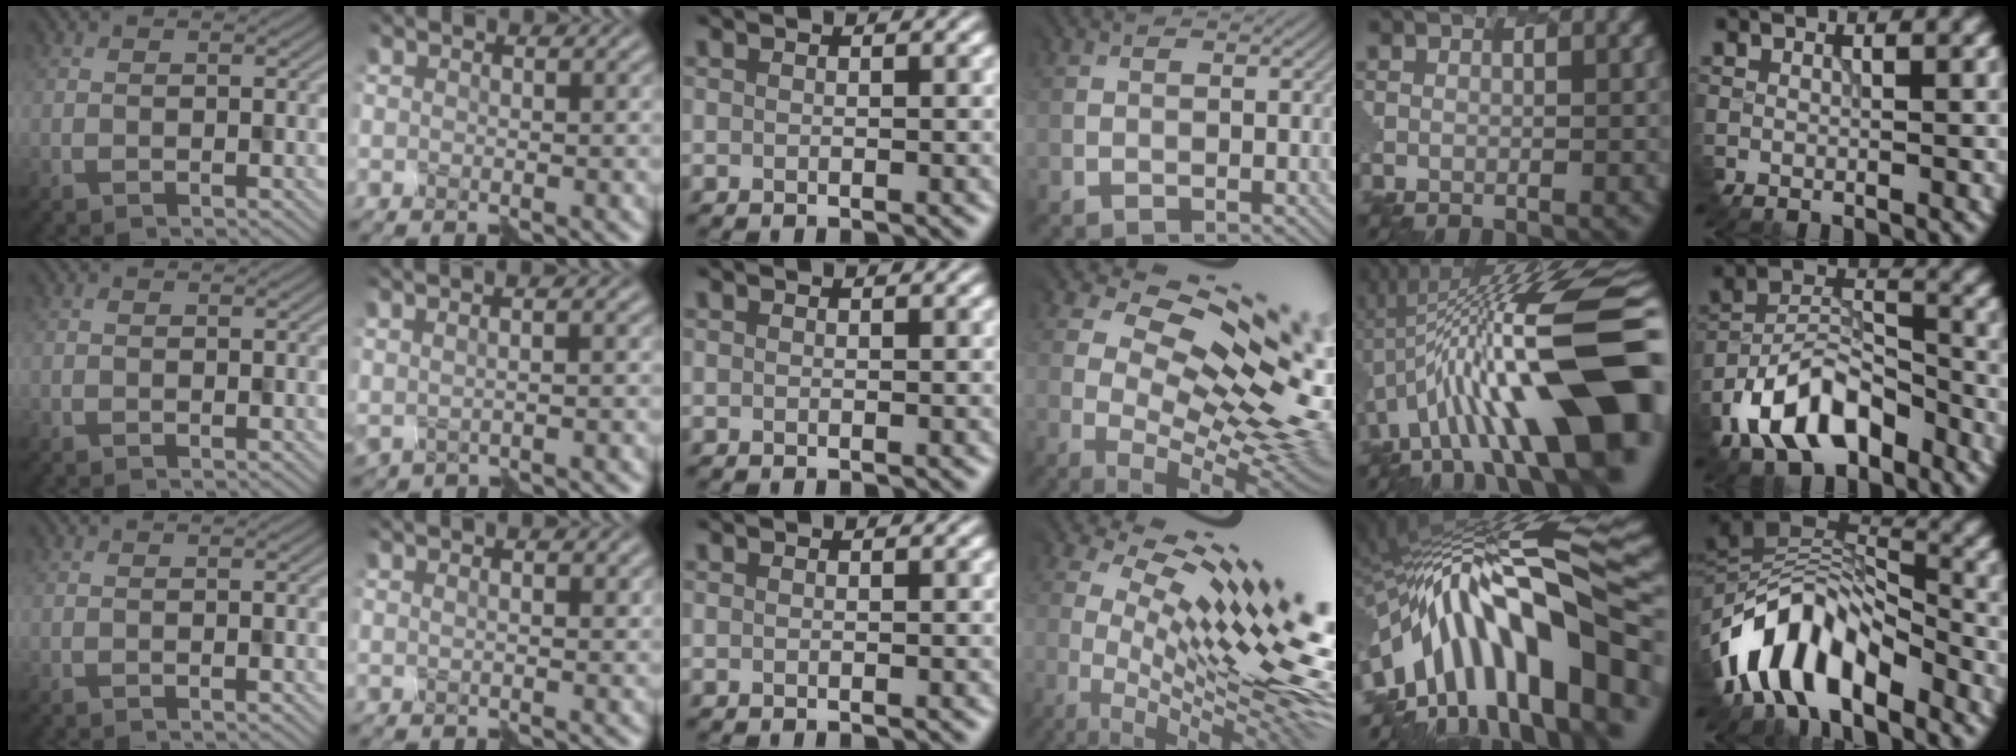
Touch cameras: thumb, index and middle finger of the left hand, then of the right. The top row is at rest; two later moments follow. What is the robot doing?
{"motion": "disassemble", "object": "hinged jar"}